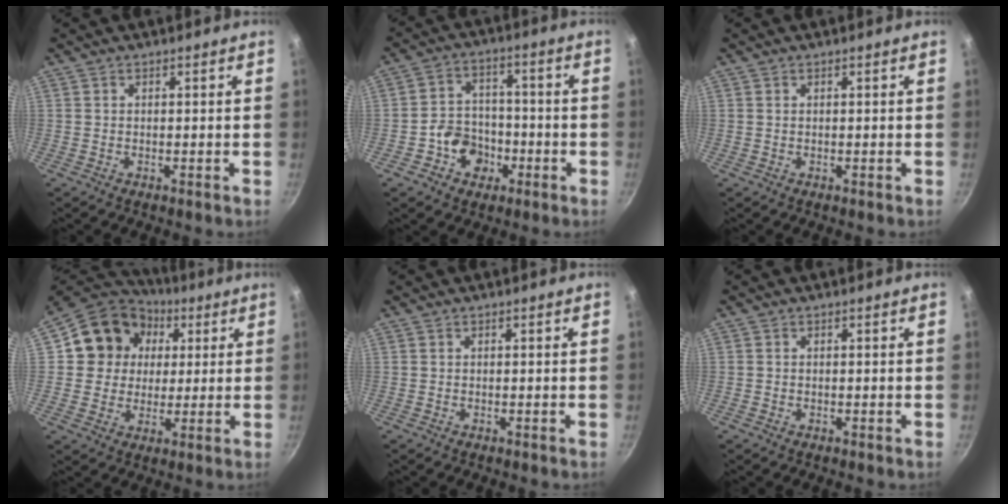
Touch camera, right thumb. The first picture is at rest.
{"total": 8.5, "force": [-3.3, 7.0, 3.5], "torque": [-0.024, 0.035, -0.059]}
{"total": 0.0}
{"total": 14.3, "force": [3.7, 12.7, 5.4], "torque": [-0.067, 0.017, 0.054]}
{"total": 0.0}
{"total": 0.0}